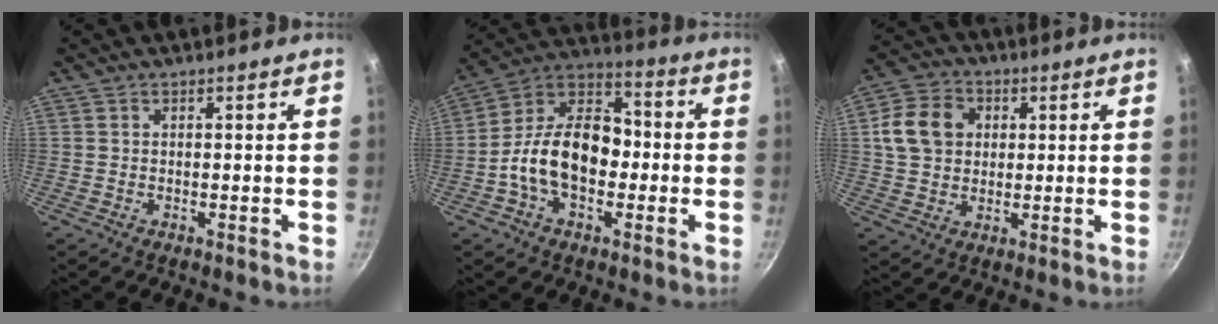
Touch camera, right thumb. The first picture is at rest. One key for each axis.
{"total": 16.6, "fx": -2.7, "fy": 10.9, "fz": 12.2, "tx": -0.170, "ty": 0.049, "tz": -0.065}
{"total": 10.6, "fx": 2.3, "fy": 8.5, "fz": 5.8, "tx": -0.087, "ty": 0.008, "tz": 0.031}